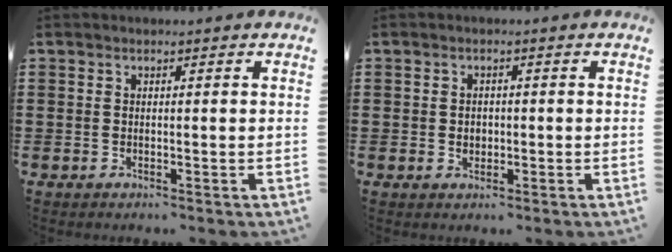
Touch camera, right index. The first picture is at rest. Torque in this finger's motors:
{"motor_torque": [0.49, -0.15, 0.01, 0.04]}